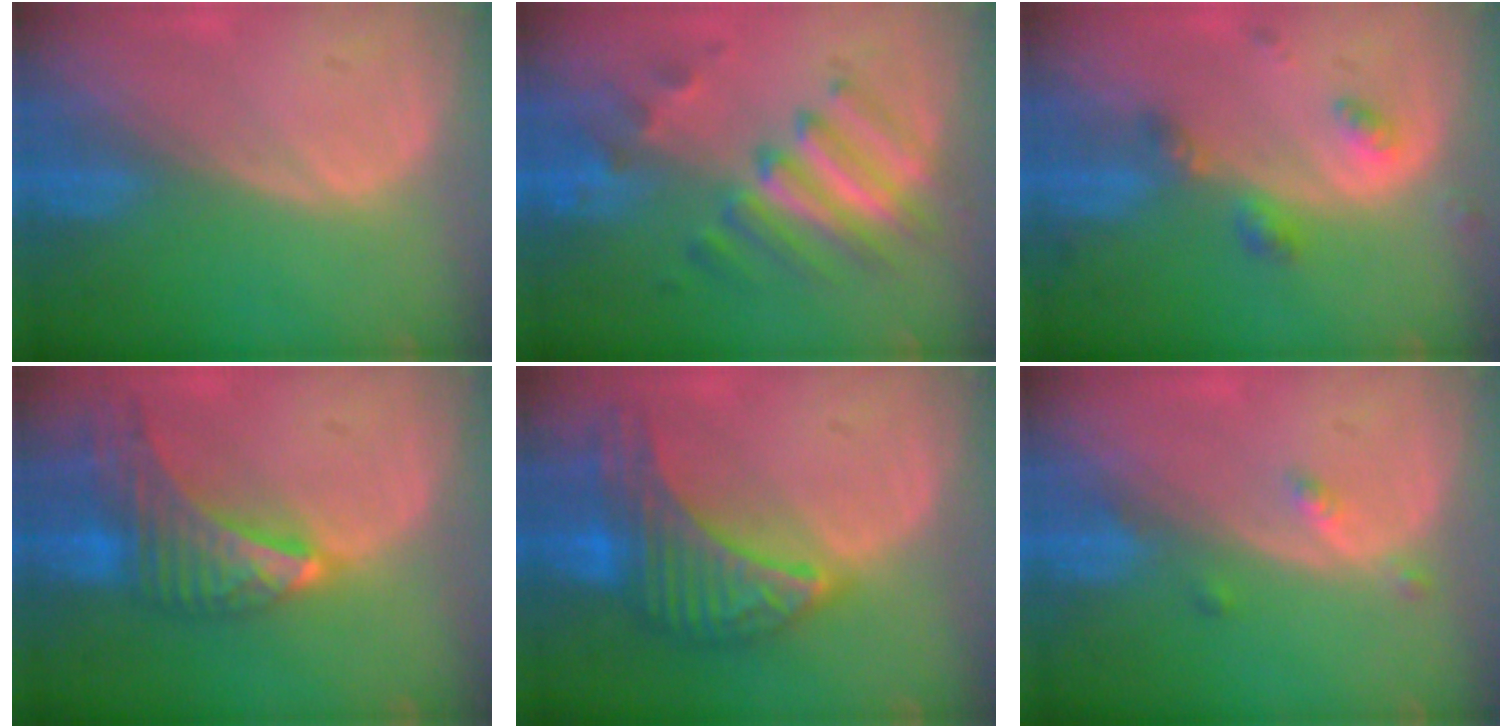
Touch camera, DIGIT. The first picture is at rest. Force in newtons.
{"total": 7.8, "press": 7.7, "slide": 0.9}
{"total": 4.3, "press": 4.1, "slide": 1.3}
{"total": 9.4, "press": 8.4, "slide": 4.3}
{"total": 9.6, "press": 9.5, "slide": 0.6}
{"total": 2.2, "press": 1.8, "slide": 1.3}